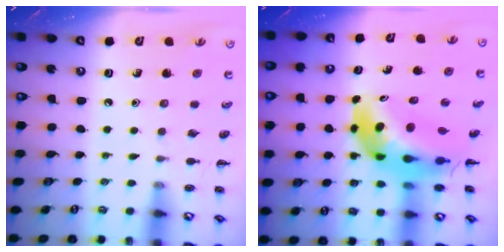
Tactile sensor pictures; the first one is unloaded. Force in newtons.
{"total": 10.0, "press": 9.5, "slide": 3.2}